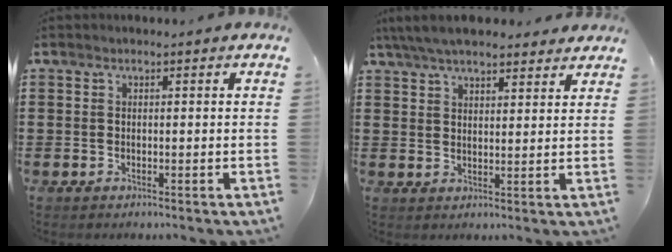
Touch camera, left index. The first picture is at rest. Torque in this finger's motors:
{"motor_torque": [2.14, 0.00, 0.44, 0.21]}